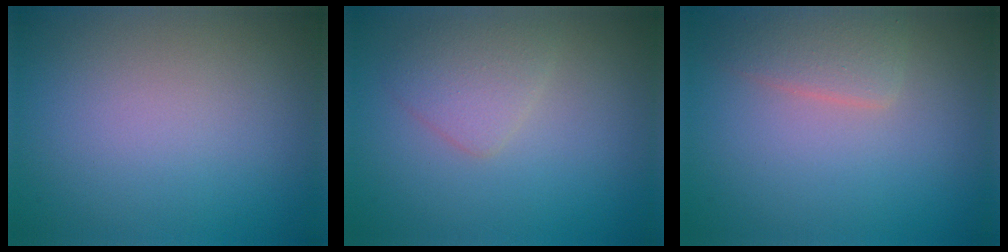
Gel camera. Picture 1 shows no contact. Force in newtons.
{"total": 2.2, "press": 2.2, "slide": 0.2}
{"total": 2.5, "press": 2.5, "slide": 0.1}